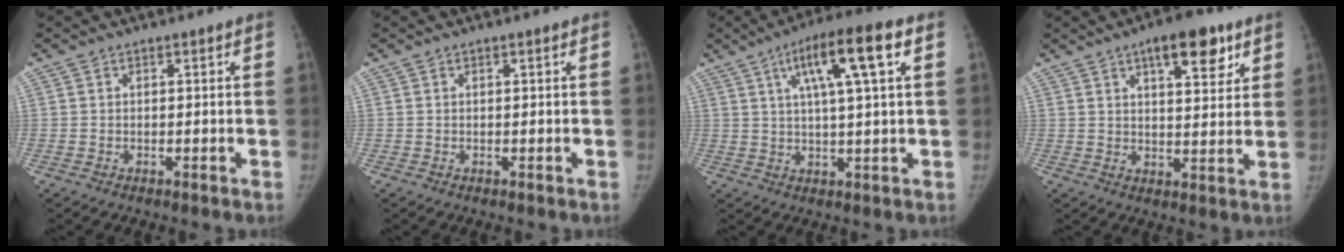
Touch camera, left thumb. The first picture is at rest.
{"total": 0.0}
{"total": 12.3, "force": [4.7, 1.8, 11.2], "torque": [-0.193, 0.008, 0.074]}
{"total": 10.6, "force": [6.0, 4.2, 7.7], "torque": [-0.082, -0.026, 0.085]}